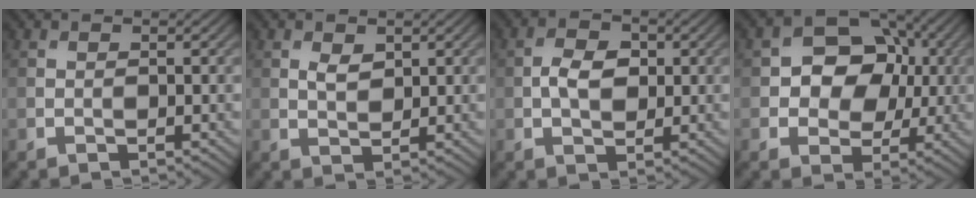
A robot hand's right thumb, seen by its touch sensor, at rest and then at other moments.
{"total": 2.0, "force": [0.9, 1.2, 1.4], "torque": [-0.030, -0.004, 0.019]}
{"total": 3.9, "force": [0.2, 2.6, 3.0], "torque": [-0.062, 0.002, -0.001]}
{"total": 9.1, "force": [1.0, 7.3, 5.3], "torque": [-0.085, 0.011, -0.002]}